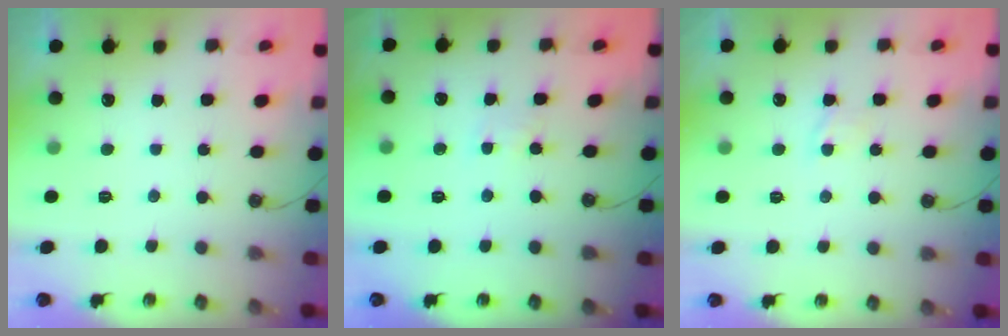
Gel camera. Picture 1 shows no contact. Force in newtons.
{"total": 2.8, "press": 2.8, "slide": 0.3}
{"total": 3.3, "press": 3.3, "slide": 0.4}